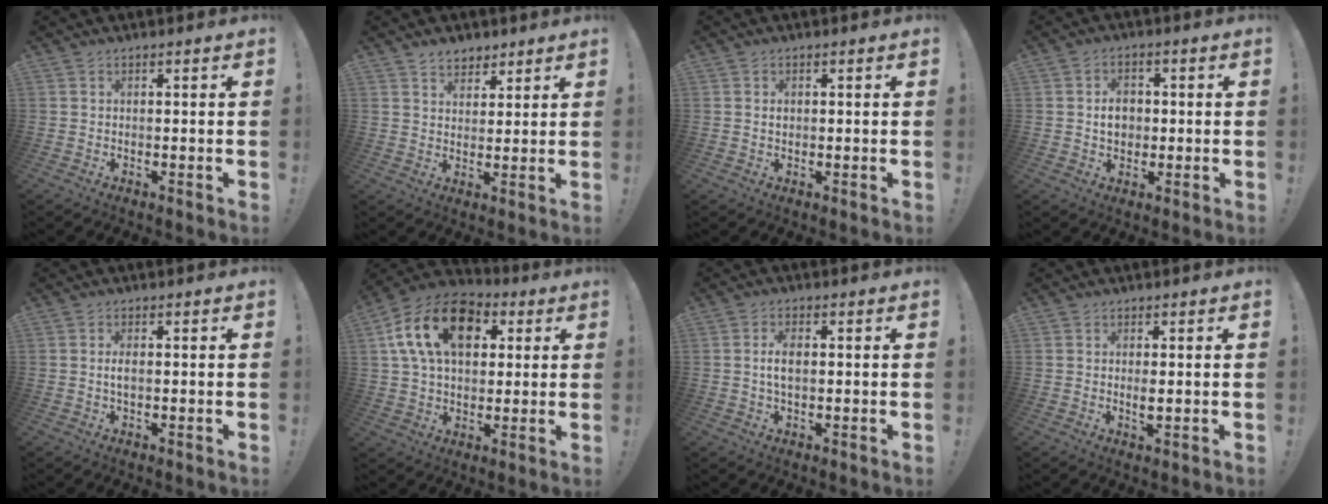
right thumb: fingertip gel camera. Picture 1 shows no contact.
{"total": 5.4, "force": [4.1, 3.4, 0.7], "torque": [0.000, -0.029, 0.075]}
{"total": 0.9, "force": [0.1, 0.8, 0.5], "torque": [-0.004, 0.001, -0.001]}
{"total": 6.1, "force": [0.1, 5.0, 3.4], "torque": [-0.035, 0.001, 0.000]}
{"total": 2.0, "force": [-0.1, 0.8, 1.8], "torque": [-0.032, 0.002, -0.003]}
{"total": 19.5, "force": [6.9, 12.7, 13.1], "torque": [-0.227, -0.011, 0.123]}
{"total": 4.6, "force": [0.3, 2.2, 4.0], "torque": [-0.070, 0.001, 0.001]}
{"total": 2.2, "force": [0.2, 0.7, 2.0], "torque": [-0.024, -0.007, 0.001]}